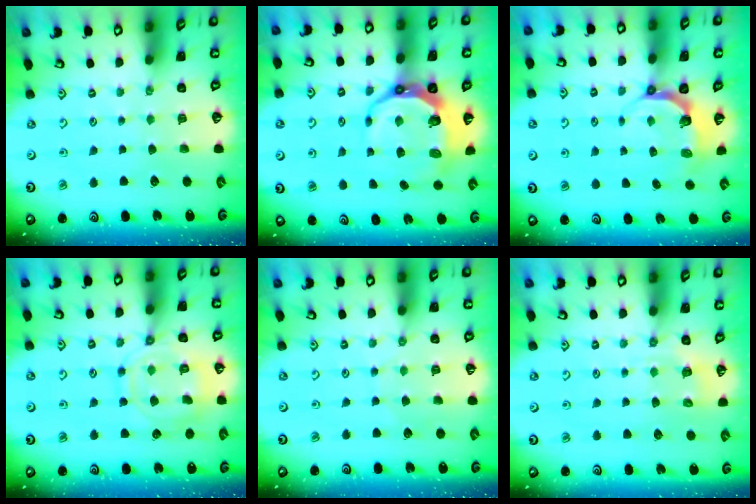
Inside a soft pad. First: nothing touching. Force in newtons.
{"total": 11.1, "press": 10.3, "slide": 4.2}
{"total": 5.9, "press": 4.8, "slide": 3.4}
{"total": 11.6, "press": 11.5, "slide": 0.9}
{"total": 4.3, "press": 4.3, "slide": 0.5}
{"total": 3.2, "press": 3.0, "slide": 1.1}